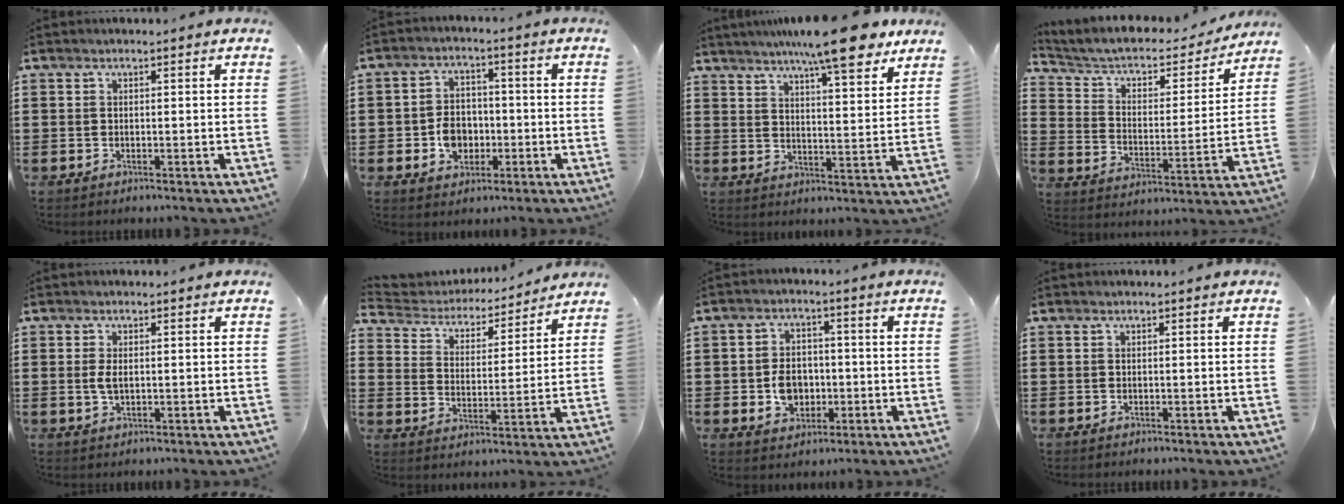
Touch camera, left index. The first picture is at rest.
{"total": 6.0, "force": [-1.4, 4.7, 3.5], "torque": [-0.070, 0.006, -0.028]}
{"total": 10.5, "force": [8.5, 0.7, 6.2], "torque": [-0.111, -0.033, 0.143]}
{"total": 4.6, "force": [3.5, 2.2, 2.1], "torque": [-0.061, -0.024, 0.051]}
{"total": 2.3, "force": [0.1, 1.1, 2.1], "torque": [-0.057, -0.003, -0.003]}
{"total": 4.1, "force": [4.0, 0.8, 0.4], "torque": [-0.034, -0.031, 0.063]}
{"total": 6.0, "force": [-1.0, 4.6, 3.7], "torque": [-0.074, 0.005, -0.020]}
{"total": 0.0}